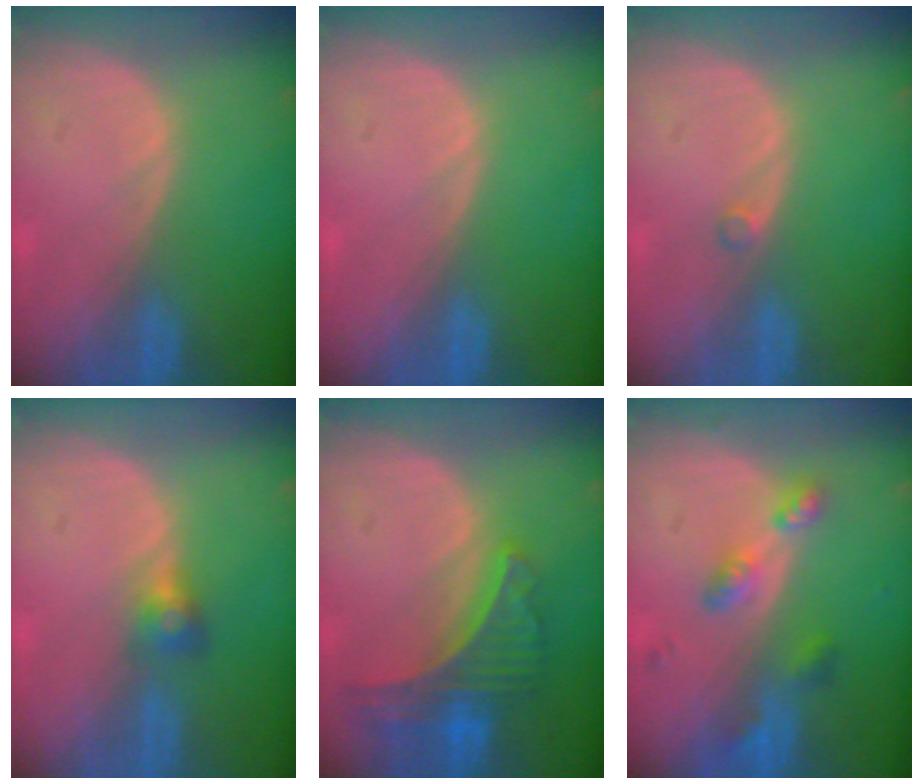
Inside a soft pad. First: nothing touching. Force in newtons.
{"total": 0.0}
{"total": 0.7, "press": 0.7, "slide": 0.1}
{"total": 2.6, "press": 2.5, "slide": 0.7}
{"total": 8.0, "press": 7.1, "slide": 3.8}
{"total": 5.2, "press": 4.8, "slide": 2.0}